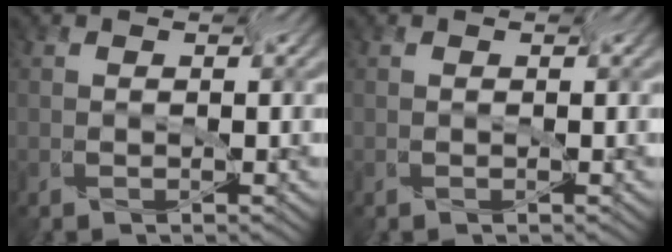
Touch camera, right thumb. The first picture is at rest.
{"total": 0.0}